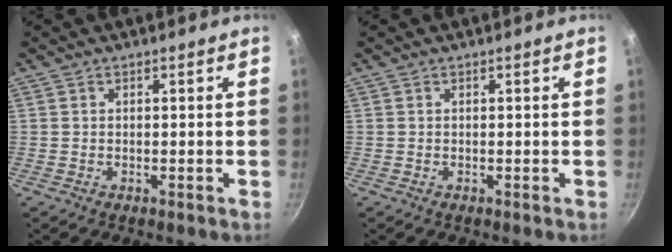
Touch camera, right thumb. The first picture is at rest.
{"total": 0.0}